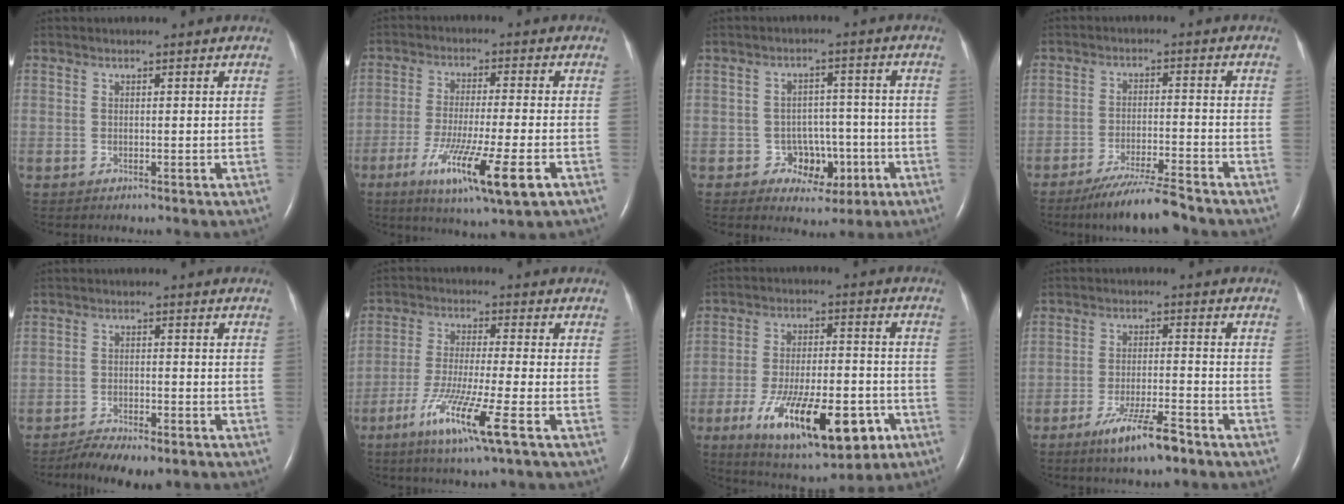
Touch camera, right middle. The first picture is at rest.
{"total": 13.0, "force": [-5.8, 0.6, 11.6], "torque": [-0.213, -0.040, -0.092]}
{"total": 5.9, "force": [-2.2, 4.8, 2.4], "torque": [-0.023, 0.022, -0.020]}
{"total": 8.2, "force": [-7.0, -0.2, 4.3], "torque": [-0.073, -0.024, -0.122]}
{"total": 6.9, "force": [-5.5, 1.9, 3.8], "torque": [-0.063, -0.007, -0.086]}
{"total": 10.7, "force": [-5.3, -0.4, 9.3], "torque": [-0.186, -0.030, -0.100]}
{"total": 18.7, "force": [-8.2, 6.3, 15.6], "torque": [-0.242, -0.013, -0.115]}
{"total": 7.8, "force": [-5.3, 0.9, 5.6], "torque": [-0.110, -0.012, -0.091]}